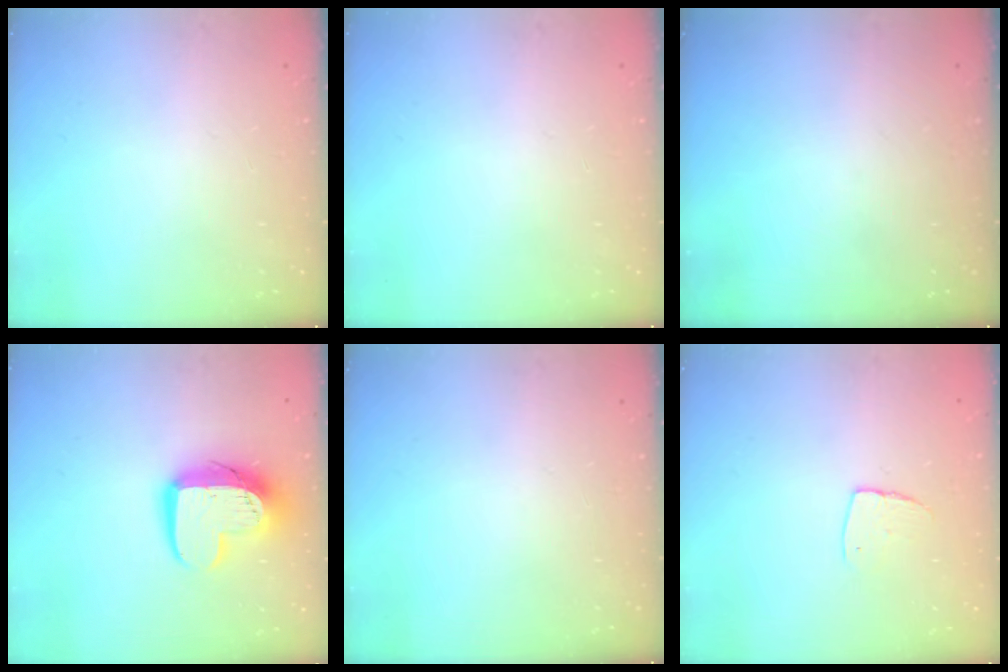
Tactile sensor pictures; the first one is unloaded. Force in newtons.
{"total": 0.0}
{"total": 0.0}
{"total": 13.9, "press": 13.9, "slide": 1.0}
{"total": 0.0}
{"total": 6.0, "press": 6.0, "slide": 0.3}